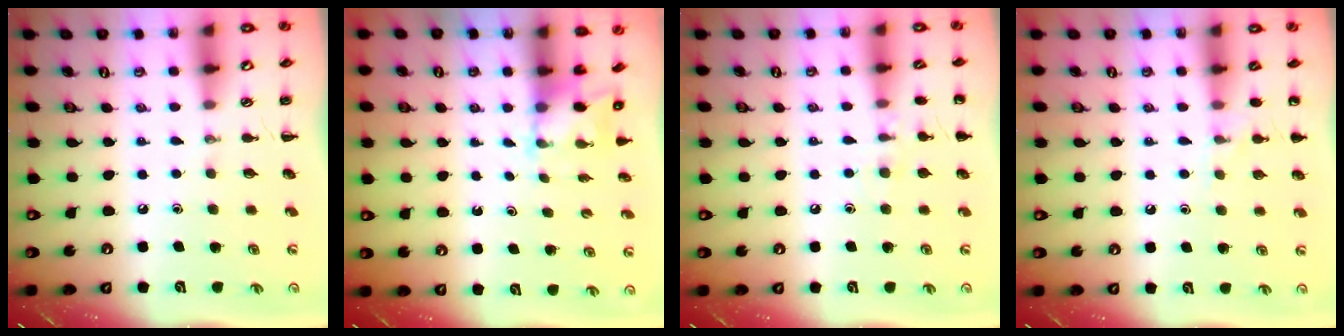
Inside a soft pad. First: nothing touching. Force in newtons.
{"total": 2.4, "press": 2.3, "slide": 0.8}
{"total": 7.3, "press": 7.0, "slide": 2.0}
{"total": 6.5, "press": 6.2, "slide": 1.9}